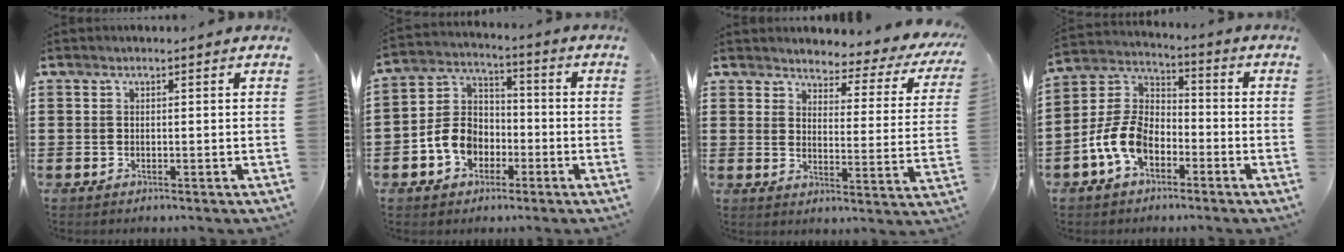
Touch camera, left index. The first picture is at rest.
{"total": 7.6, "force": [-3.2, 6.1, 3.4], "torque": [-0.095, 0.019, -0.065]}
{"total": 3.1, "force": [2.8, 1.0, 0.8], "torque": [-0.030, -0.027, 0.040]}
{"total": 8.8, "force": [-4.3, 5.3, 5.5], "torque": [-0.155, 0.000, -0.093]}